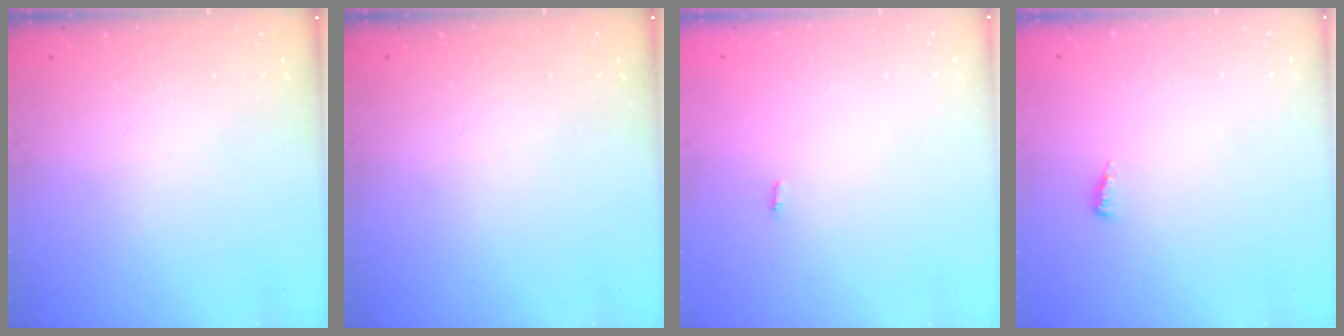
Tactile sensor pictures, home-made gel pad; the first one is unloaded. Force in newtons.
{"total": 0.0}
{"total": 2.8, "press": 1.8, "slide": 2.2}
{"total": 4.2, "press": 4.2, "slide": 0.6}